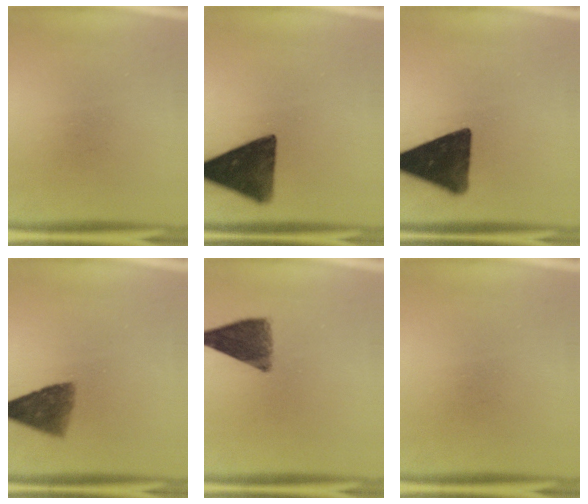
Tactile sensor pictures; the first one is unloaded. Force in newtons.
{"total": 13.0}
{"total": 14.5}
{"total": 6.8}
{"total": 8.7}
{"total": 0.0}